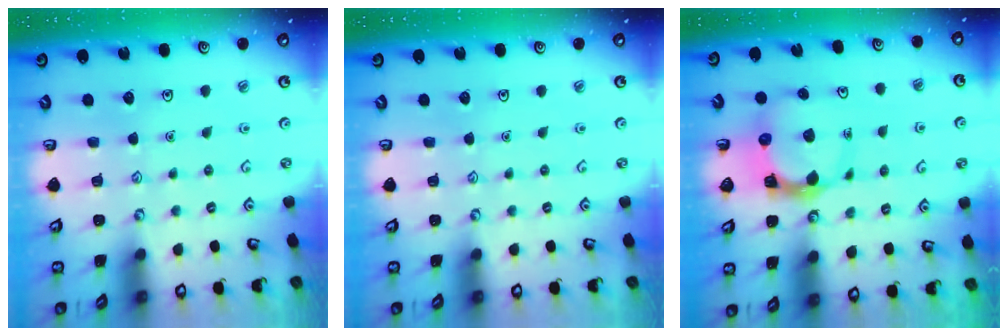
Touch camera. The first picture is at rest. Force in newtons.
{"total": 0.0}
{"total": 6.3, "press": 6.2, "slide": 1.1}